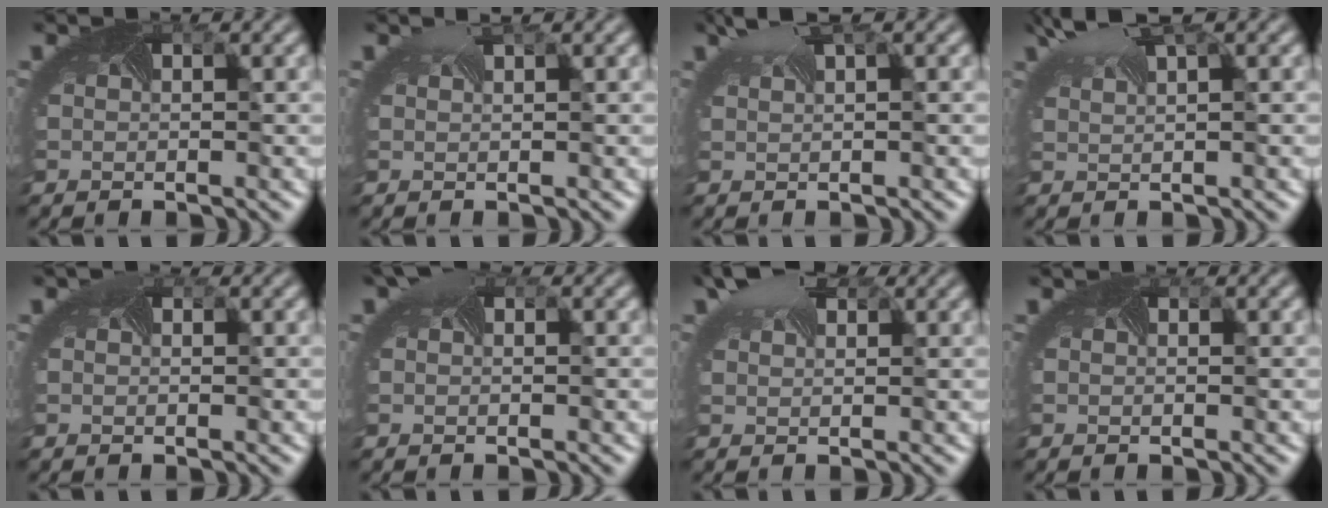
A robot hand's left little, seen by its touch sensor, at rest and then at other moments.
{"total": 0.6, "force": [0.4, -0.4, 0.1], "torque": [-0.006, -0.005, 0.012]}
{"total": 1.3, "force": [1.0, -0.4, 0.6], "torque": [-0.025, -0.005, 0.035]}
{"total": 2.3, "force": [2.0, -0.1, 1.2], "torque": [-0.045, 0.000, 0.050]}
{"total": 0.0}
{"total": 1.6, "force": [0.8, 0.7, 1.1], "torque": [-0.030, 0.007, 0.017]}
{"total": 3.0, "force": [2.3, 1.3, 1.4], "torque": [-0.034, 0.008, 0.035]}
{"total": 0.6, "force": [-0.4, -0.3, -0.4], "torque": [0.003, -0.003, 0.000]}